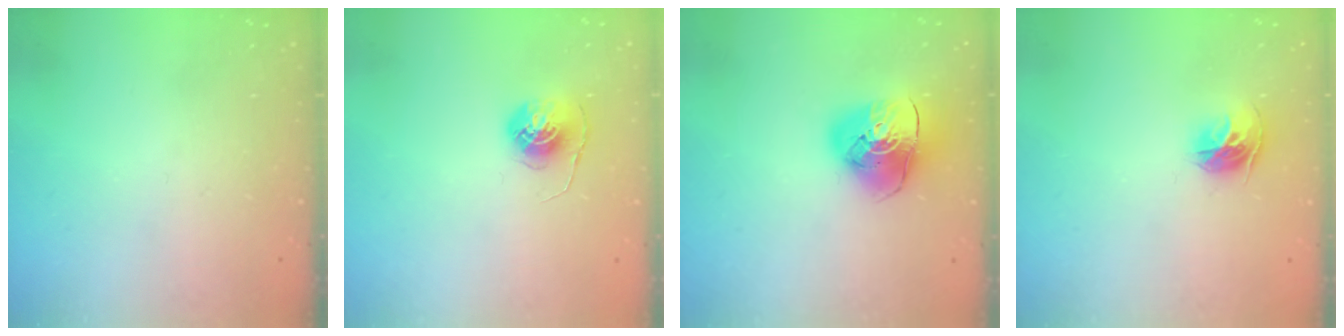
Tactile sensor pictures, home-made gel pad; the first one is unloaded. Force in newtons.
{"total": 6.0, "press": 6.0, "slide": 0.3}
{"total": 12.7, "press": 12.6, "slide": 1.7}
{"total": 9.9, "press": 9.8, "slide": 1.0}